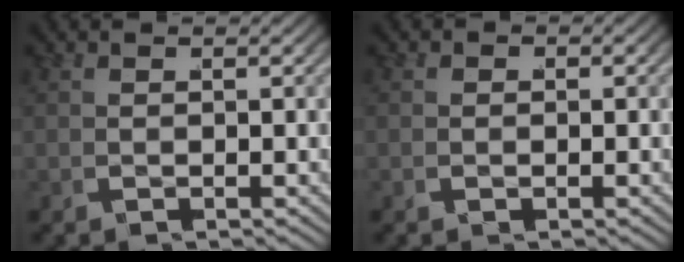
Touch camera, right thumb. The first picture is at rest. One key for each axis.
{"total": 0.9, "fx": -0.5, "fy": 0.6, "fz": -0.3, "tx": -0.005, "ty": -0.008, "tz": -0.009}